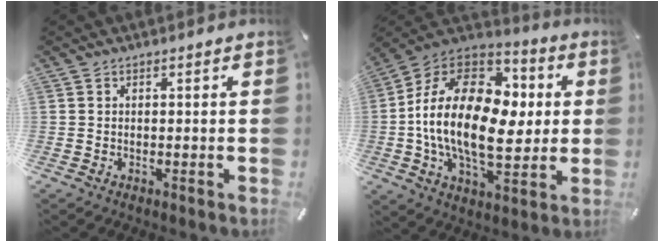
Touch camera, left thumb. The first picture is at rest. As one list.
[{"total": 23.3, "force": [-0.1, 14.4, 18.4], "torque": [-0.363, -0.005, -0.005]}]